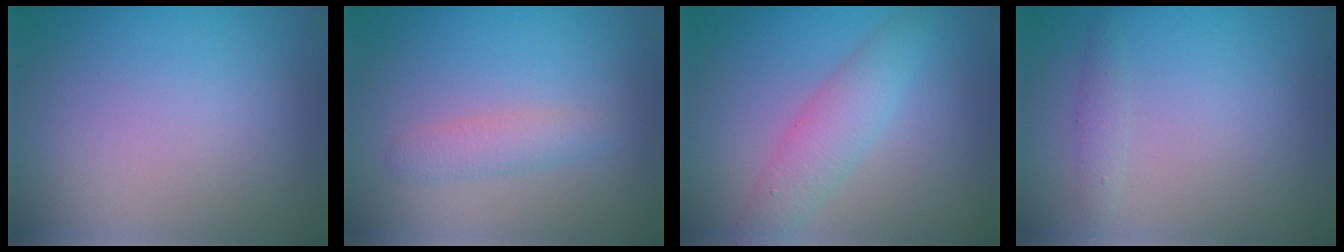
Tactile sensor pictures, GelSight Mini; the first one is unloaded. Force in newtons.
{"total": 1.8, "press": 1.8, "slide": 0.0}
{"total": 3.4, "press": 3.4, "slide": 0.1}
{"total": 1.1, "press": 1.1, "slide": 0.0}